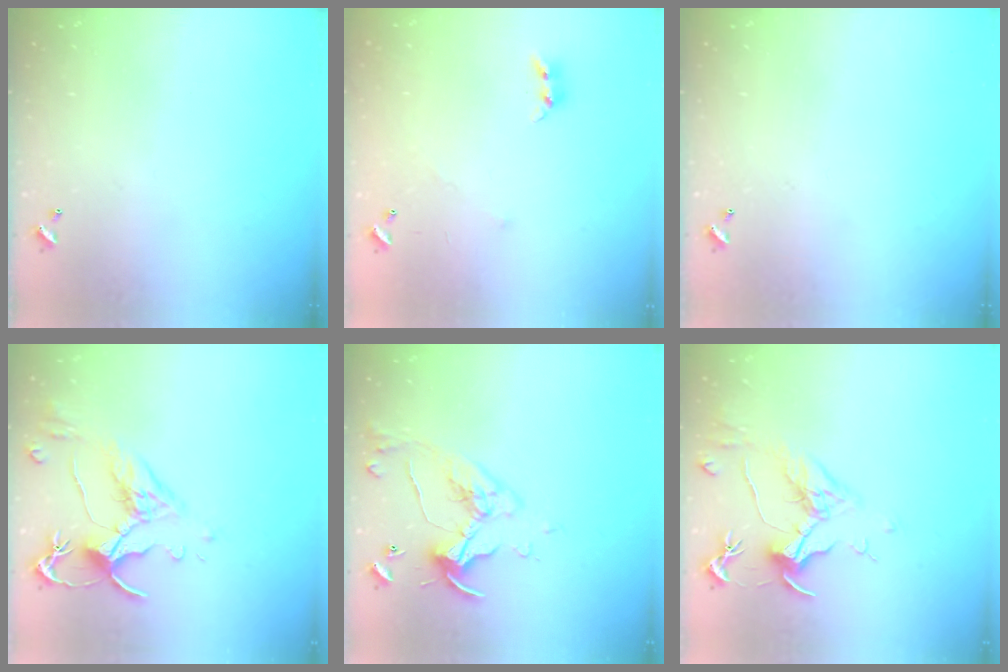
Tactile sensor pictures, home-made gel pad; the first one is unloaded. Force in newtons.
{"total": 5.5, "press": 5.5, "slide": 0.7}
{"total": 0.0}
{"total": 2.5, "press": 2.1, "slide": 1.4}
{"total": 7.3, "press": 7.2, "slide": 1.4}
{"total": 1.6, "press": 1.3, "slide": 0.9}